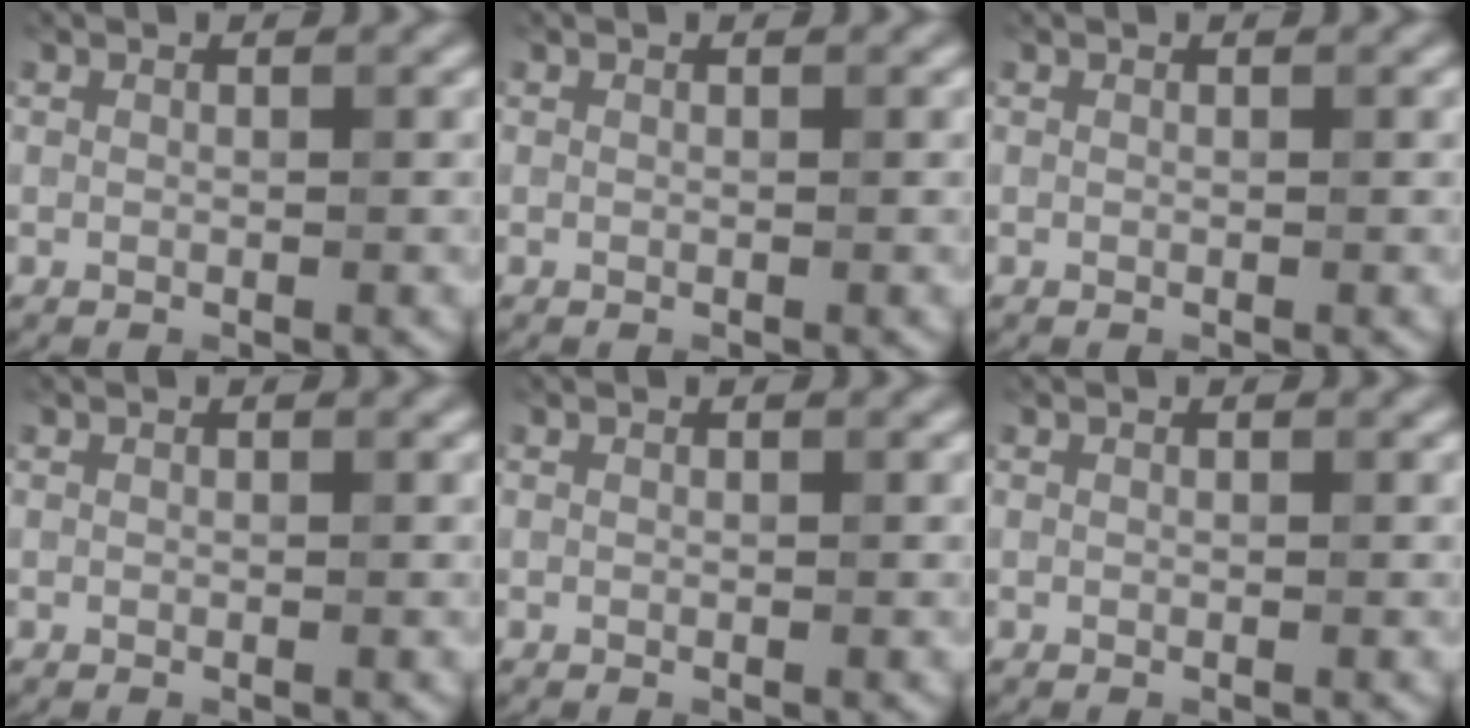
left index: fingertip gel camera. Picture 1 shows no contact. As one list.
[{"total": 0.0}, {"total": 0.0}, {"total": 0.0}, {"total": 0.0}, {"total": 0.0}]